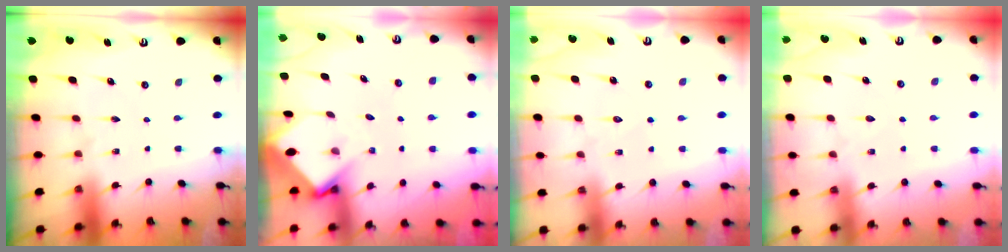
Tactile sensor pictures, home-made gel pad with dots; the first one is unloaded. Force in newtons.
{"total": 3.8, "press": 3.8, "slide": 0.3}
{"total": 5.1, "press": 5.1, "slide": 0.4}
{"total": 4.5, "press": 4.5, "slide": 0.5}